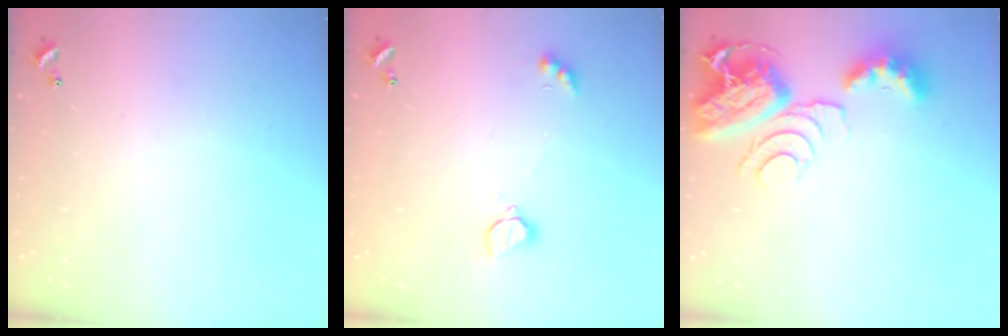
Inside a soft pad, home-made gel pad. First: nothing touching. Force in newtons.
{"total": 2.6, "press": 2.5, "slide": 0.7}
{"total": 11.2, "press": 11.1, "slide": 1.4}